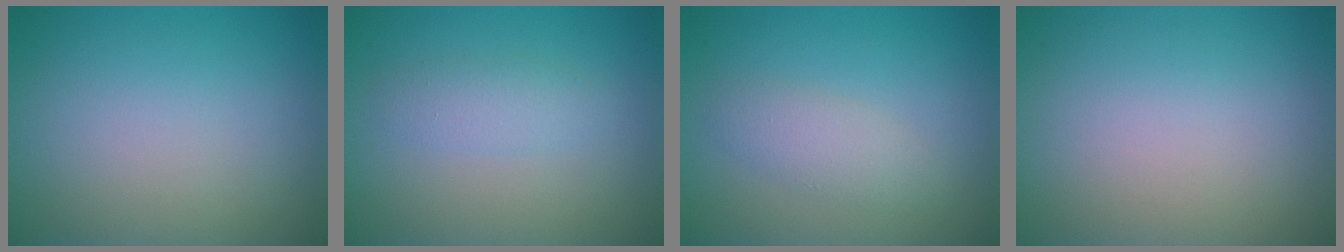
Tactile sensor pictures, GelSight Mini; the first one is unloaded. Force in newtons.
{"total": 1.9, "press": 1.9, "slide": 0.0}
{"total": 2.1, "press": 2.1, "slide": 0.1}
{"total": 0.0}